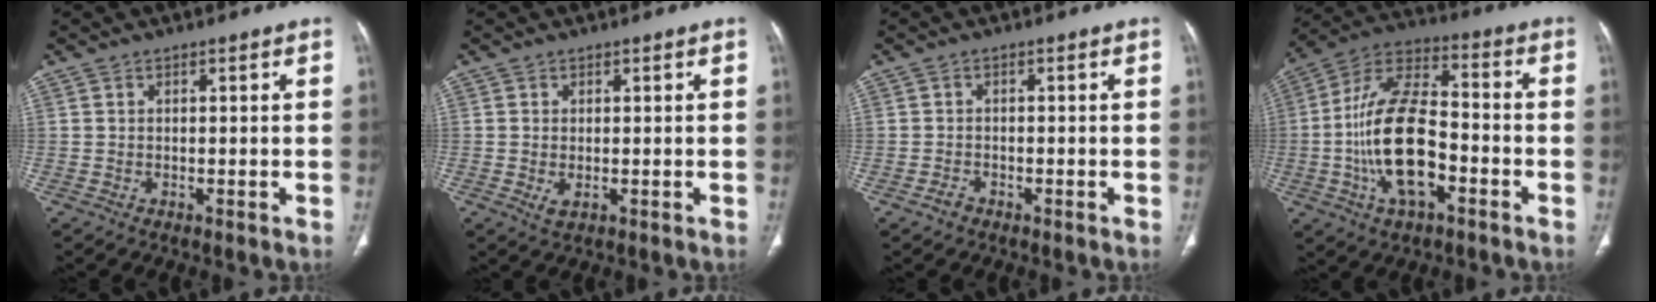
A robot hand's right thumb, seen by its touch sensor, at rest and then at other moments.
{"total": 1.8, "force": [-0.3, 1.0, 1.4], "torque": [-0.030, -0.006, -0.002]}
{"total": 1.4, "force": [-1.0, 0.9, 0.4], "torque": [-0.009, 0.006, -0.019]}
{"total": 18.4, "force": [-4.5, 8.8, 15.5], "torque": [-0.290, 0.036, -0.082]}